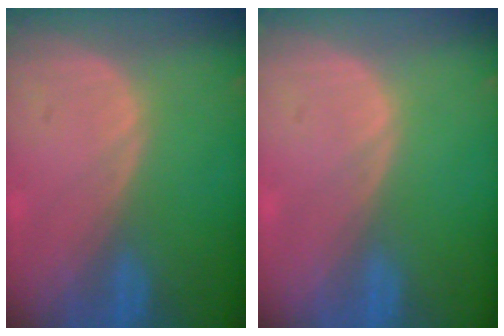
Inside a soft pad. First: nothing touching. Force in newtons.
{"total": 0.0}